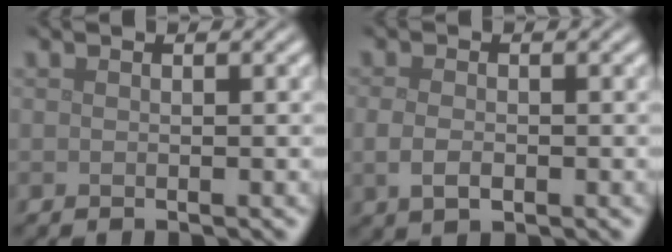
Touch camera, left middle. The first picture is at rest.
{"total": 2.1, "force": [-0.3, 1.3, 1.6], "torque": [-0.036, -0.005, -0.006]}